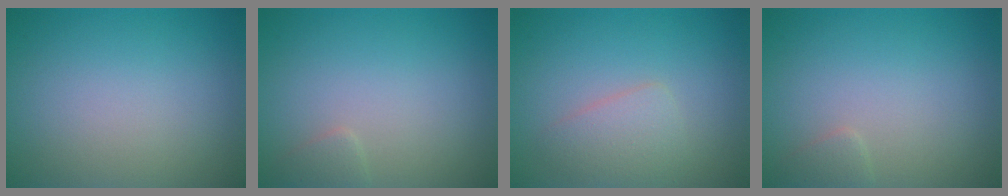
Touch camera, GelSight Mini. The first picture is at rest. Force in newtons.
{"total": 0.9, "press": 0.9, "slide": 0.1}
{"total": 2.4, "press": 2.4, "slide": 0.1}
{"total": 0.9, "press": 0.9, "slide": 0.1}